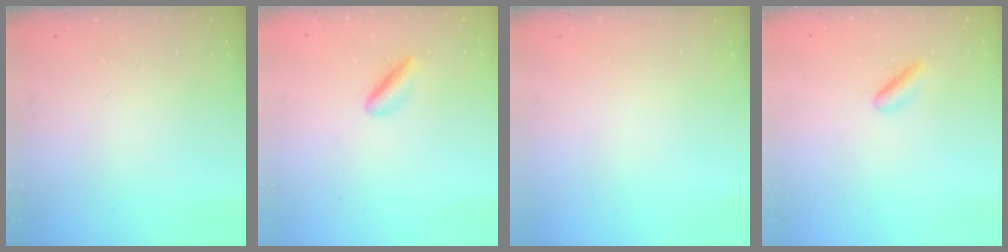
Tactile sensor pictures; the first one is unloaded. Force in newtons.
{"total": 2.4, "press": 2.3, "slide": 0.4}
{"total": 0.0}
{"total": 3.5, "press": 3.4, "slide": 1.0}